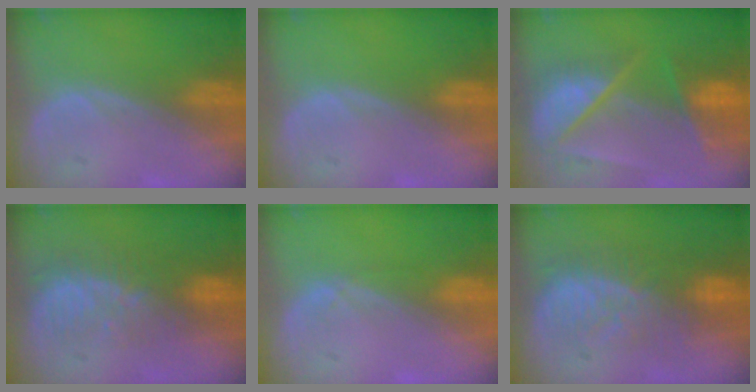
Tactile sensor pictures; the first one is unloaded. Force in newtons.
{"total": 0.0}
{"total": 9.5, "press": 8.2, "slide": 4.7}
{"total": 8.1, "press": 7.4, "slide": 3.3}
{"total": 0.9, "press": 0.8, "slide": 0.2}
{"total": 9.3, "press": 8.8, "slide": 3.1}